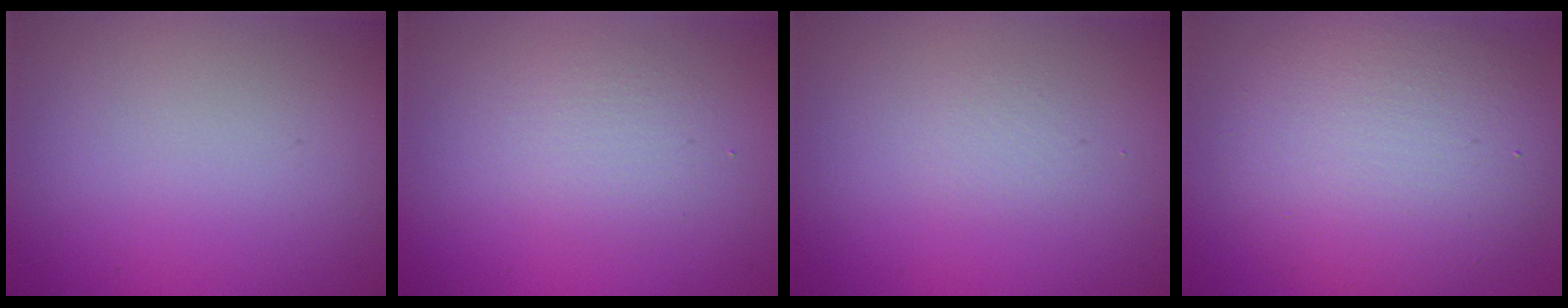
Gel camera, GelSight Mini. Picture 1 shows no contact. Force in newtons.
{"total": 2.0, "press": 2.0, "slide": 0.0}
{"total": 0.8, "press": 0.8, "slide": 0.1}
{"total": 8.2, "press": 8.2, "slide": 0.3}